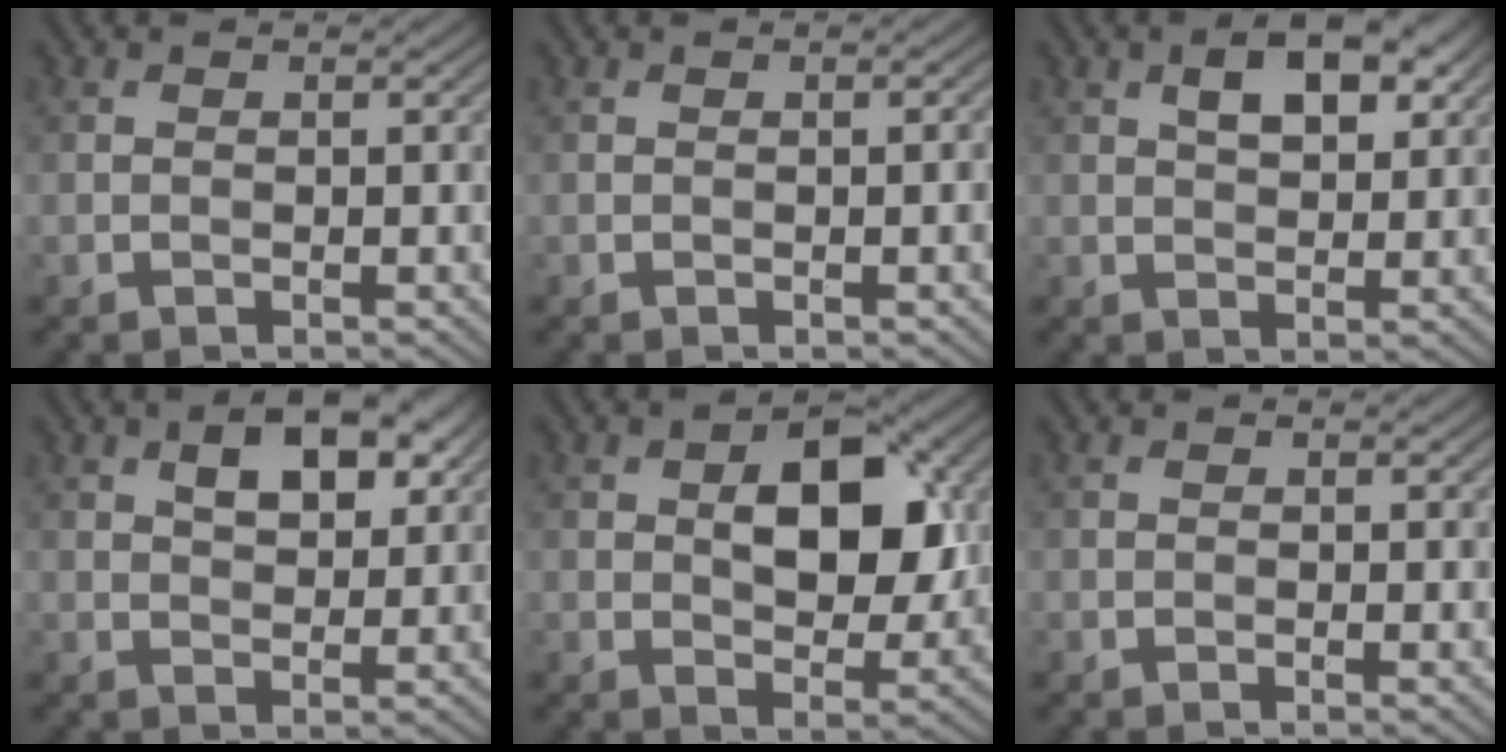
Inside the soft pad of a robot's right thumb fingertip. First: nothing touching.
{"total": 1.5, "force": [-0.1, 0.2, 1.5], "torque": [-0.021, 0.002, -0.002]}
{"total": 5.9, "force": [2.4, 2.9, 4.6], "torque": [-0.073, 0.003, 0.036]}
{"total": 6.5, "force": [2.7, 3.3, 4.9], "torque": [-0.076, 0.002, 0.041]}
{"total": 9.0, "force": [1.6, 5.1, 7.2], "torque": [-0.105, 0.005, 0.022]}
{"total": 0.5, "force": [0.0, 0.0, 0.5], "torque": [-0.009, -0.002, -0.001]}